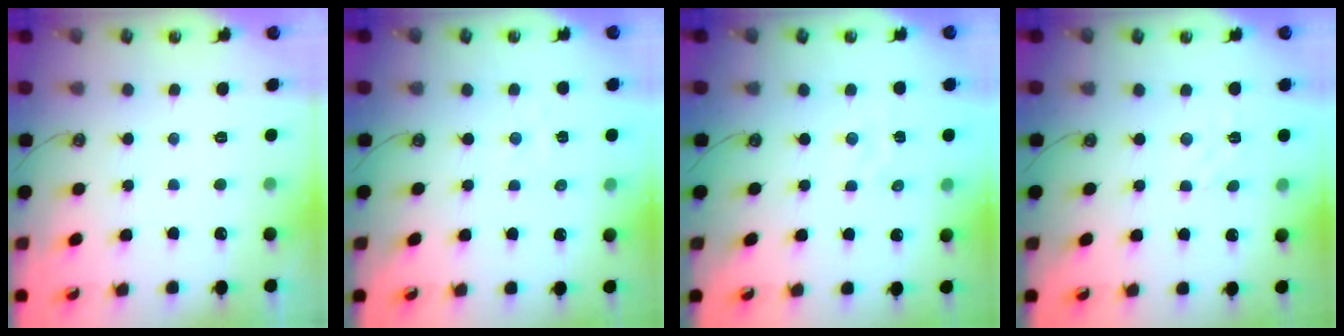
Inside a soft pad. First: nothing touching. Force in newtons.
{"total": 1.1, "press": 1.0, "slide": 0.2}
{"total": 1.5, "press": 1.5, "slide": 0.2}
{"total": 2.5, "press": 2.4, "slide": 0.4}